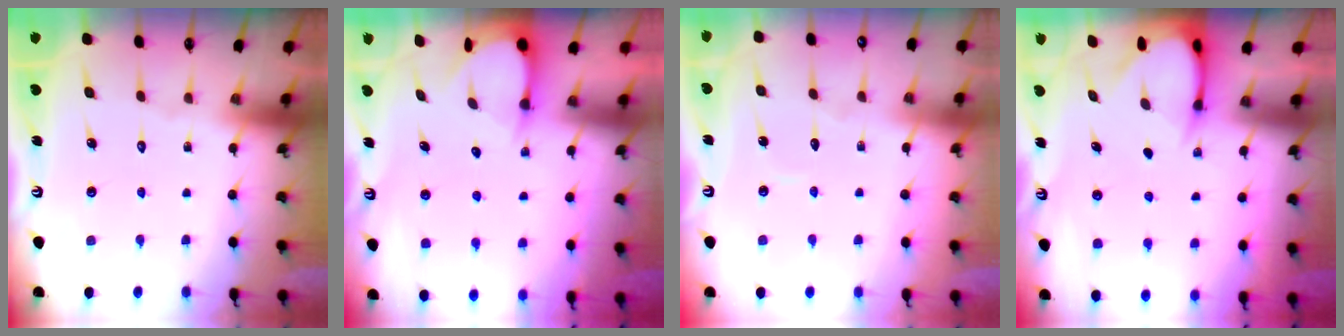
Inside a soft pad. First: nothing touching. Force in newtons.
{"total": 3.6, "press": 3.5, "slide": 0.3}
{"total": 2.8, "press": 2.8, "slide": 0.3}
{"total": 3.8, "press": 3.8, "slide": 0.4}